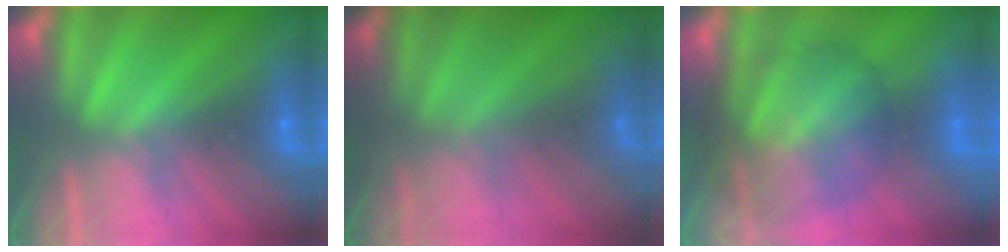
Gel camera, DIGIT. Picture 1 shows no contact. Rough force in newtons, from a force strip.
{"total": 7.5}
{"total": 9.3}